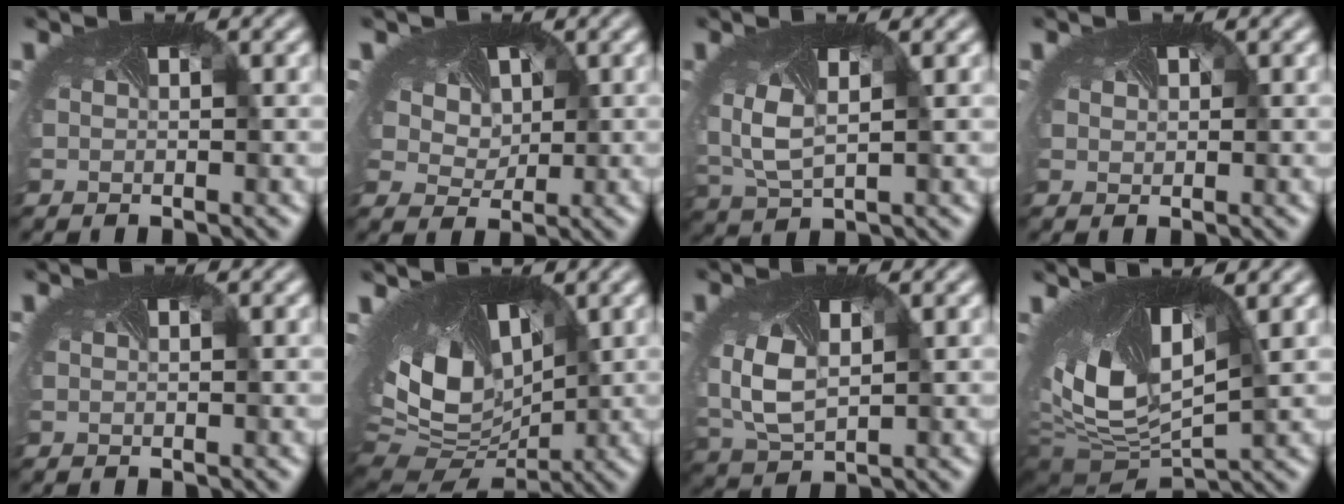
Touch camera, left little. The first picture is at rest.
{"total": 5.3, "force": [2.6, 4.0, 2.4], "torque": [-0.059, 0.005, 0.029]}
{"total": 3.9, "force": [0.3, 2.3, 3.1], "torque": [-0.098, -0.016, 0.010]}
{"total": 0.9, "force": [0.2, -0.1, -0.8], "torque": [-0.002, -0.013, 0.011]}
{"total": 0.0}
{"total": 13.2, "force": [3.1, 8.3, 9.7], "torque": [-0.218, 0.002, 0.075]}
{"total": 4.0, "force": [0.0, 2.6, 3.0], "torque": [-0.098, -0.019, 0.006]}
{"total": 12.5, "force": [2.0, 6.8, 10.3], "torque": [-0.203, -0.014, 0.049]}